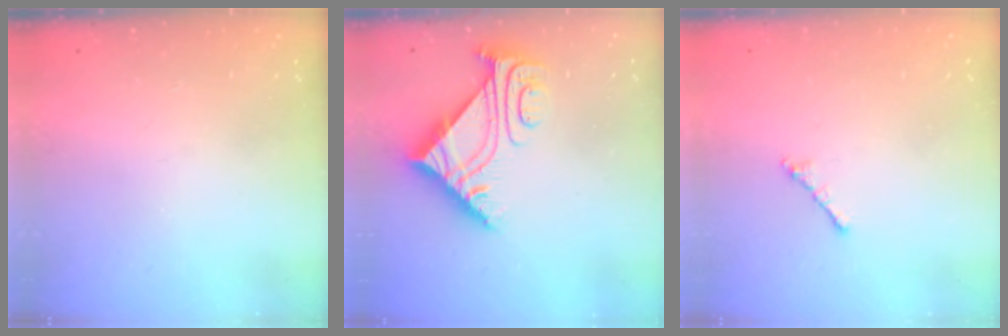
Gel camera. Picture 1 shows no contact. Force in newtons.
{"total": 8.3, "press": 8.3, "slide": 0.7}
{"total": 1.0, "press": 0.9, "slide": 0.4}